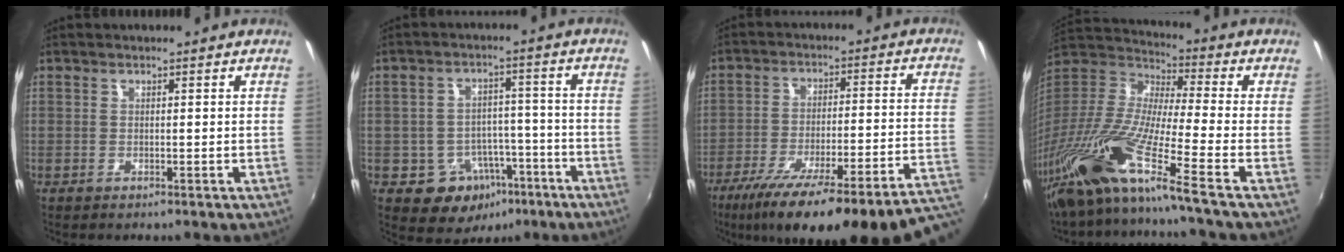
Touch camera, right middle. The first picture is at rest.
{"total": 10.8, "force": [-5.5, 8.5, 3.8], "torque": [-0.080, 0.024, -0.052]}
{"total": 26.4, "force": [-19.7, 1.0, 17.6], "torque": [-0.240, -0.060, -0.277]}
{"total": 19.4, "force": [-13.6, -0.8, 13.8], "torque": [-0.251, -0.045, -0.267]}